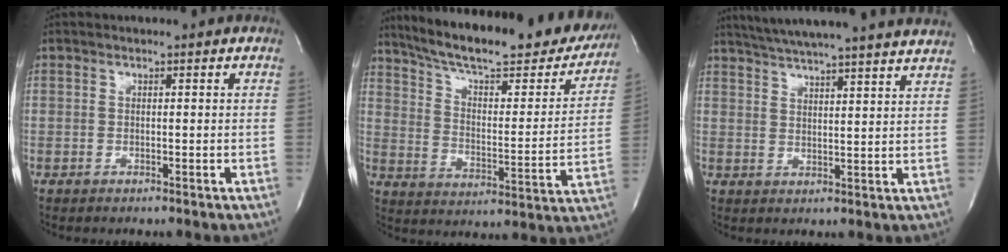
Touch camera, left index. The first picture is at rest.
{"total": 28.5, "force": [24.3, 6.0, 13.6], "torque": [-0.210, -0.037, 0.323]}
{"total": 21.5, "force": [19.6, 0.1, 8.9], "torque": [-0.151, -0.003, 0.259]}